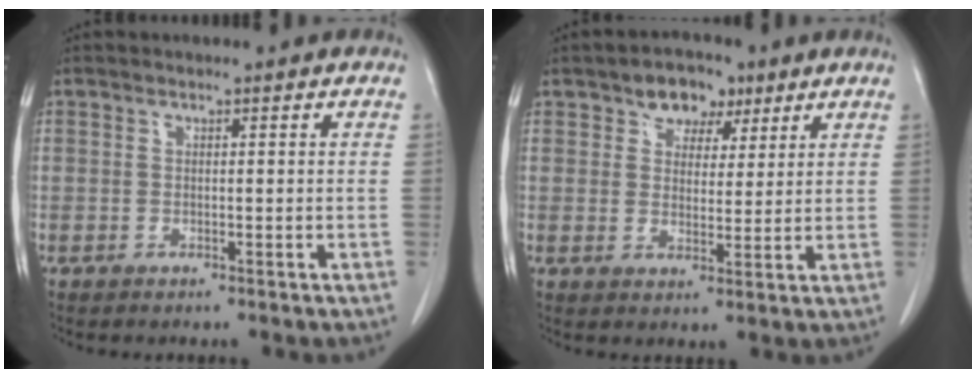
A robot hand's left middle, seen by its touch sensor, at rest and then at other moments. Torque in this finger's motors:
{"motor_torque": [0.30, -0.25, 0.04, 0.03]}